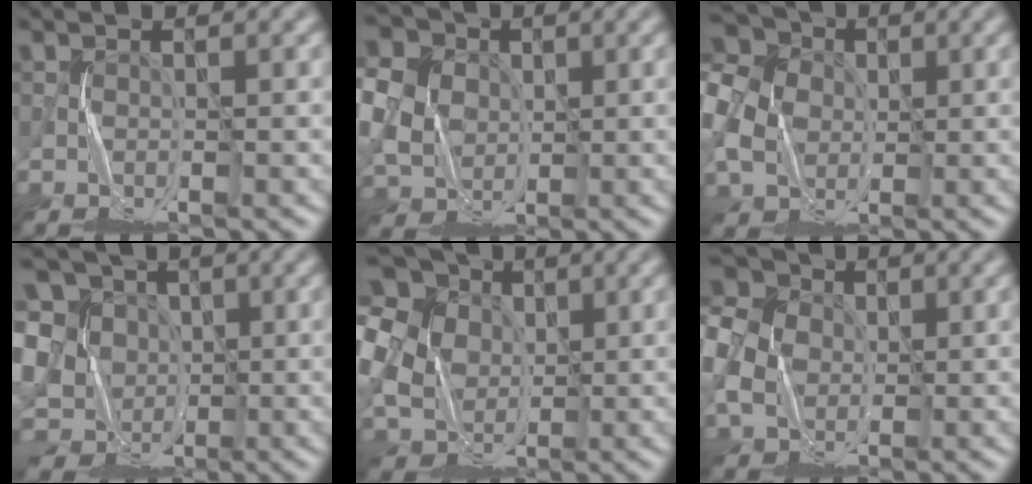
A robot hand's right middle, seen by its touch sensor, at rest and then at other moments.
{"total": 12.3, "force": [2.6, 10.6, 5.8], "torque": [-0.160, 0.032, 0.030]}
{"total": 7.9, "force": [-0.2, 6.7, 4.2], "torque": [-0.124, 0.013, -0.012]}
{"total": 13.1, "force": [-0.4, 11.1, 6.9], "torque": [-0.158, 0.025, -0.027]}
{"total": 15.1, "force": [3.0, 12.4, 8.0], "torque": [-0.204, 0.018, 0.033]}
{"total": 6.7, "force": [-0.4, 5.9, 3.2], "torque": [-0.099, 0.011, -0.018]}